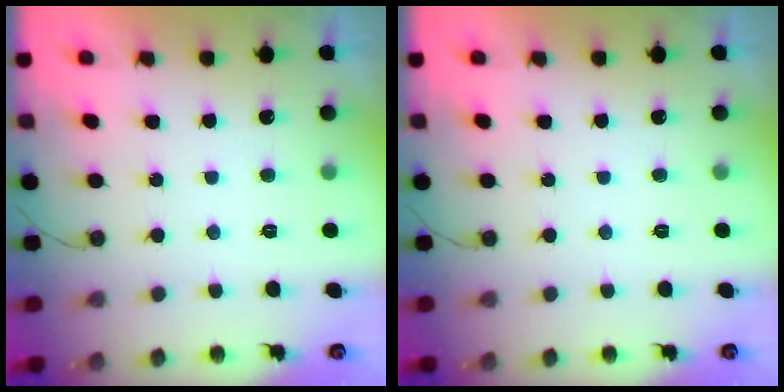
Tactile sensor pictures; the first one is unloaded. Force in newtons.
{"total": 0.0}